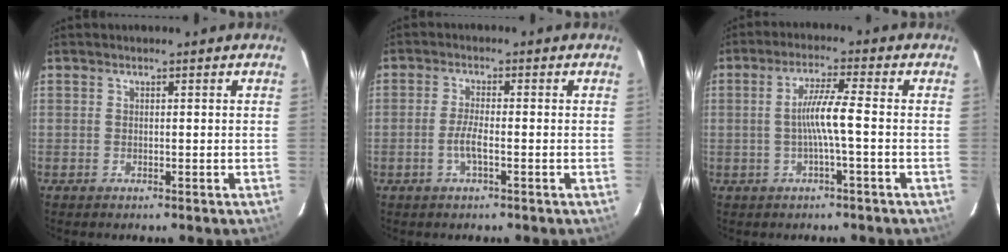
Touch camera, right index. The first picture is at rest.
{"total": 3.0, "force": [-1.3, 0.4, 2.7], "torque": [-0.058, -0.003, -0.025]}
{"total": 5.4, "force": [-1.1, -0.7, 5.2], "torque": [-0.106, 0.003, -0.019]}